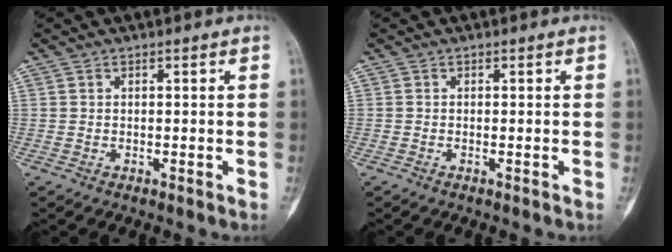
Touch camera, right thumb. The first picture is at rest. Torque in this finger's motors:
{"motor_torque": [-1.10, 0.20, -0.07, 0.06, -0.17]}